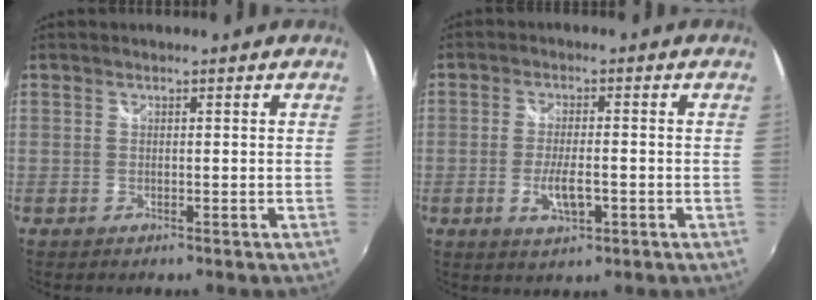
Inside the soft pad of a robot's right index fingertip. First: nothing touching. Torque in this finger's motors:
{"motor_torque": [0.08, 0.00, 0.25, 0.03]}